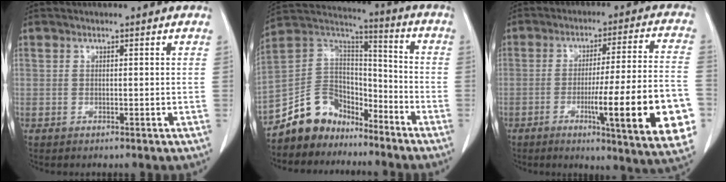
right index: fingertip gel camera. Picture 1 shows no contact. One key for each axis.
{"total": 11.4, "fx": -9.0, "fy": 6.8, "fz": 2.0, "tx": -0.041, "ty": 0.068, "tz": -0.163}
{"total": 20.2, "fx": -6.0, "fy": 0.1, "fz": 19.3, "tx": -0.222, "ty": -0.015, "tz": -0.082}